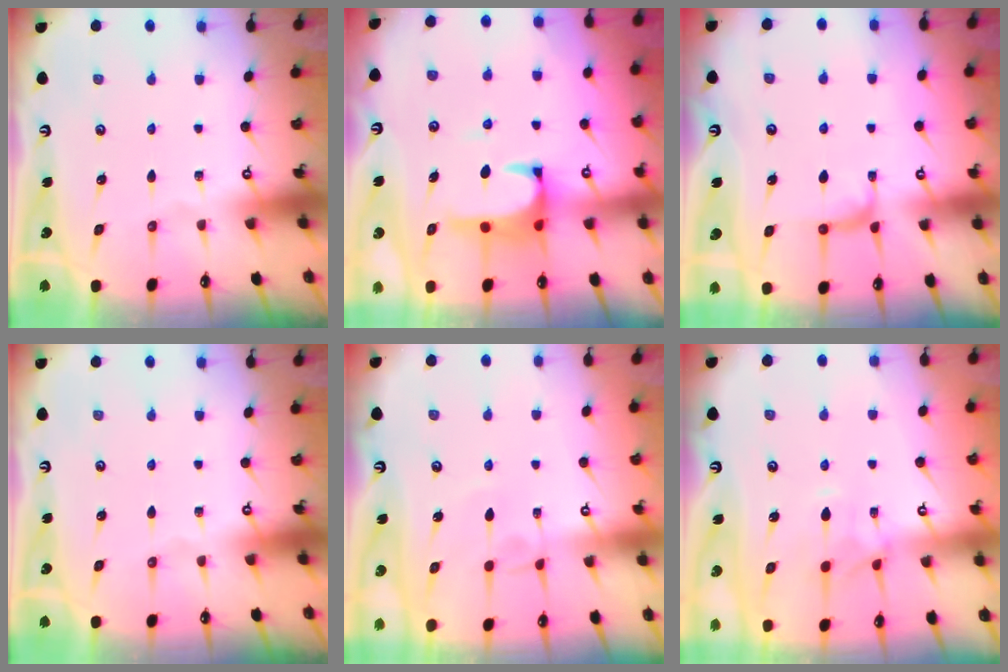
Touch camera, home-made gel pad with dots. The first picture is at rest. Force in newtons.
{"total": 3.3, "press": 3.2, "slide": 0.8}
{"total": 2.9, "press": 2.7, "slide": 0.9}
{"total": 0.0}
{"total": 1.3, "press": 1.3, "slide": 0.5}
{"total": 1.2, "press": 0.7, "slide": 1.0}